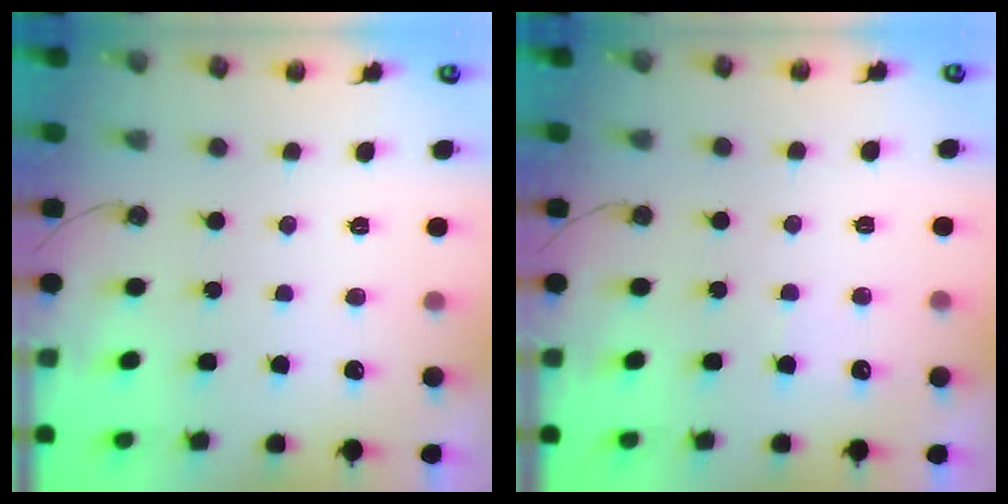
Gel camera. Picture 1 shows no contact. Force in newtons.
{"total": 3.3, "press": 3.3, "slide": 0.4}